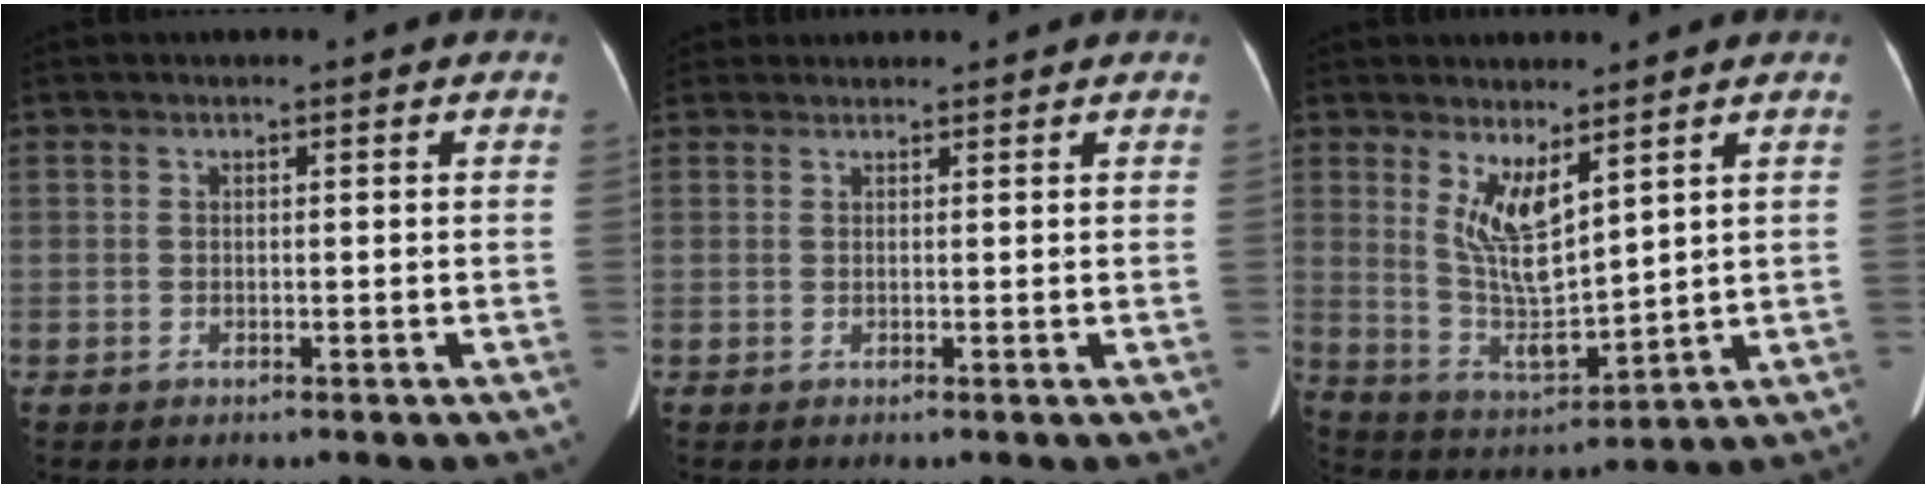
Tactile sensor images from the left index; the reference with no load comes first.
{"total": 2.7, "force": [2.6, 0.8, 0.0], "torque": [-0.001, 0.025, 0.043]}
{"total": 8.6, "force": [4.0, 2.3, 7.2], "torque": [-0.143, -0.020, 0.090]}